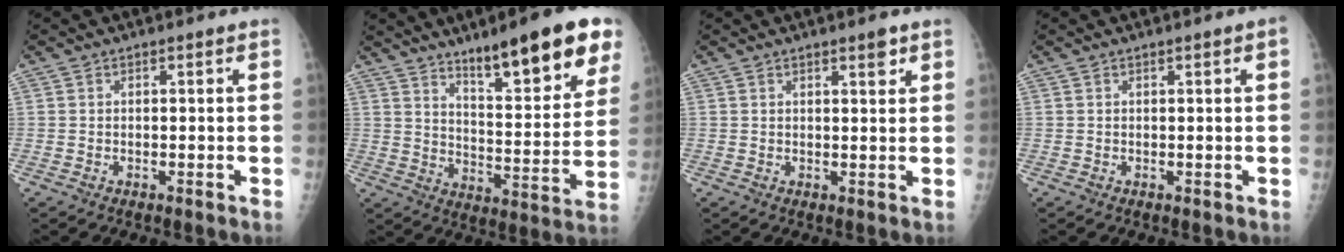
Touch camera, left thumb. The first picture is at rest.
{"total": 19.7, "force": [12.2, 4.3, 14.9], "torque": [-0.179, -0.060, 0.188]}
{"total": 2.6, "force": [1.7, 0.6, 1.8], "torque": [-0.019, -0.009, 0.023]}
{"total": 1.3, "force": [0.5, 0.0, 1.2], "torque": [-0.022, 0.001, 0.006]}